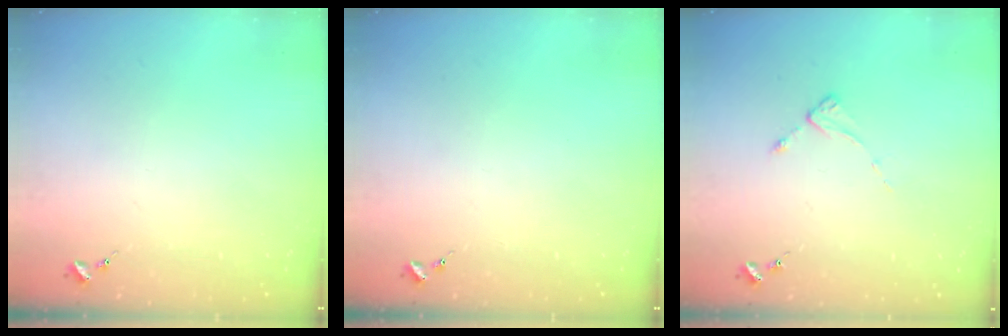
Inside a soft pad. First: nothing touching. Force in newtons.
{"total": 0.0}
{"total": 2.1, "press": 2.0, "slide": 0.4}